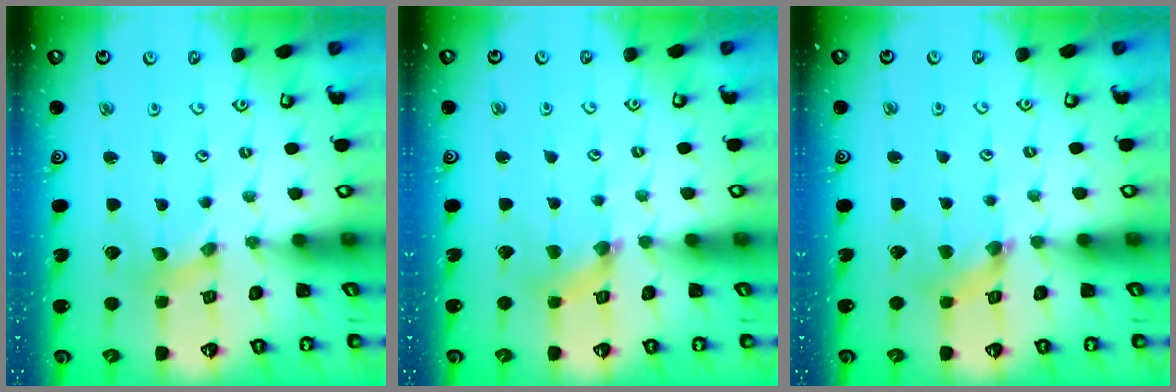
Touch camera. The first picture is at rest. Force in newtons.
{"total": 2.1, "press": 2.1, "slide": 0.4}
{"total": 2.1, "press": 2.1, "slide": 0.4}